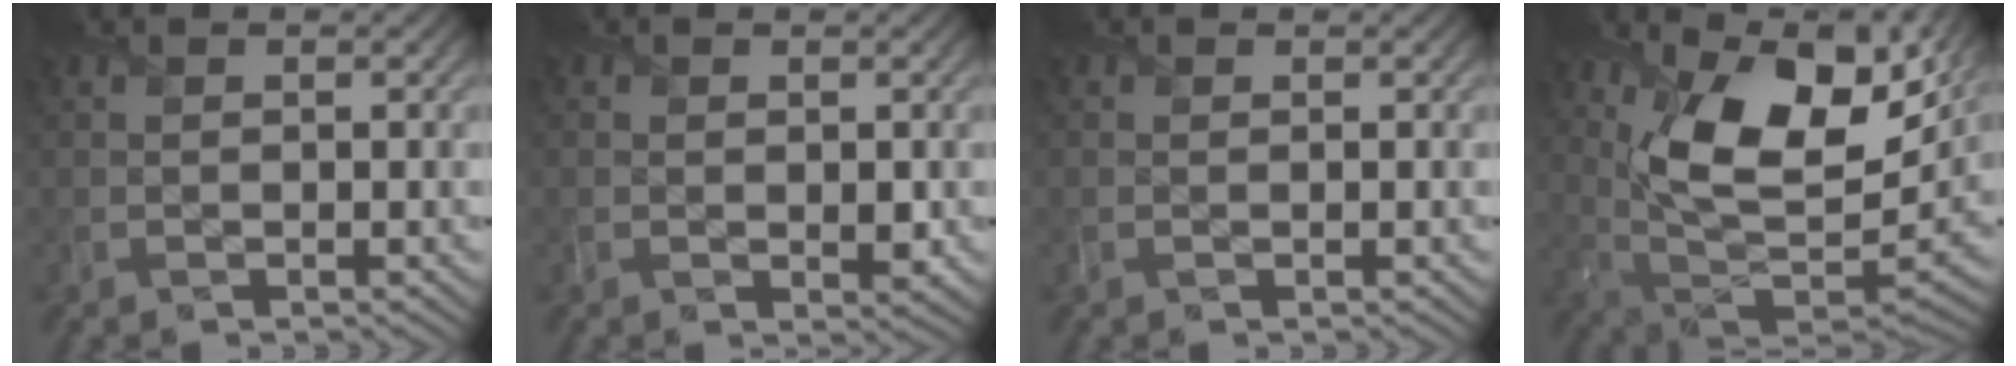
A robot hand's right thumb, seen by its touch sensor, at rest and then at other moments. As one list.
[{"total": 1.5, "force": [-0.2, 1.0, 1.1], "torque": [-0.018, -0.010, -0.001]}, {"total": 0.0}, {"total": 16.0, "force": [7.6, 7.8, 11.8], "torque": [-0.238, 0.004, 0.140]}]